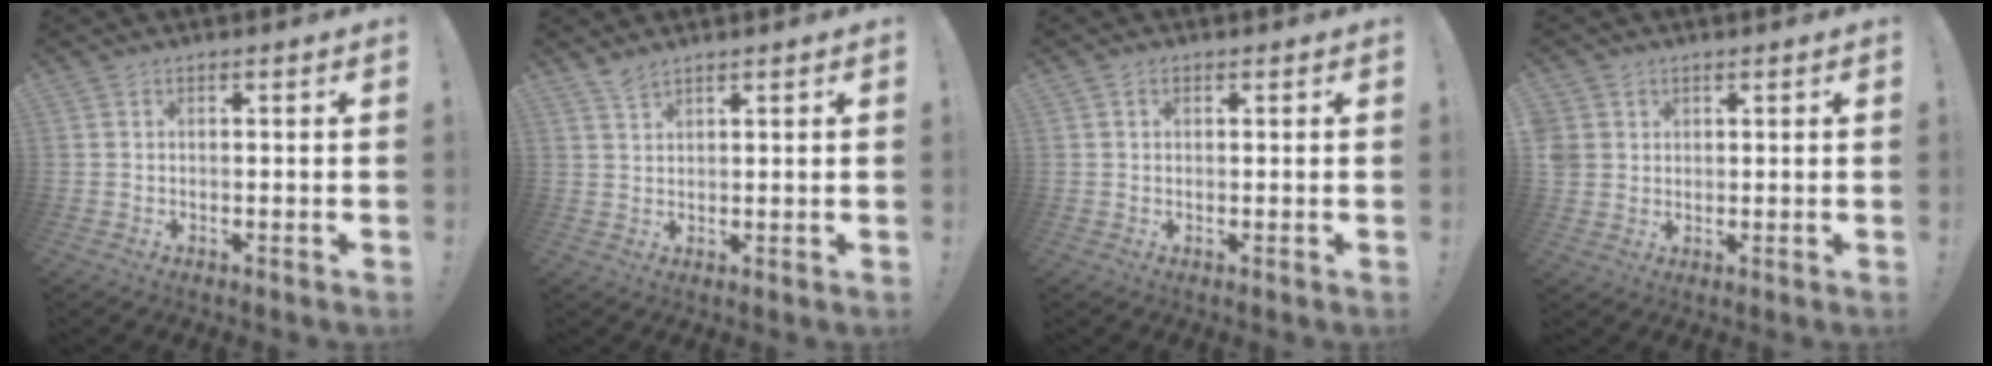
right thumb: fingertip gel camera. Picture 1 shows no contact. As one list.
[{"total": 2.7, "force": [2.4, 0.7, 1.0], "torque": [-0.024, -0.011, 0.044]}, {"total": 0.8, "force": [0.5, 0.5, 0.4], "torque": [-0.001, -0.002, 0.008]}, {"total": 4.0, "force": [1.5, 3.6, 0.7], "torque": [-0.024, -0.005, 0.028]}]